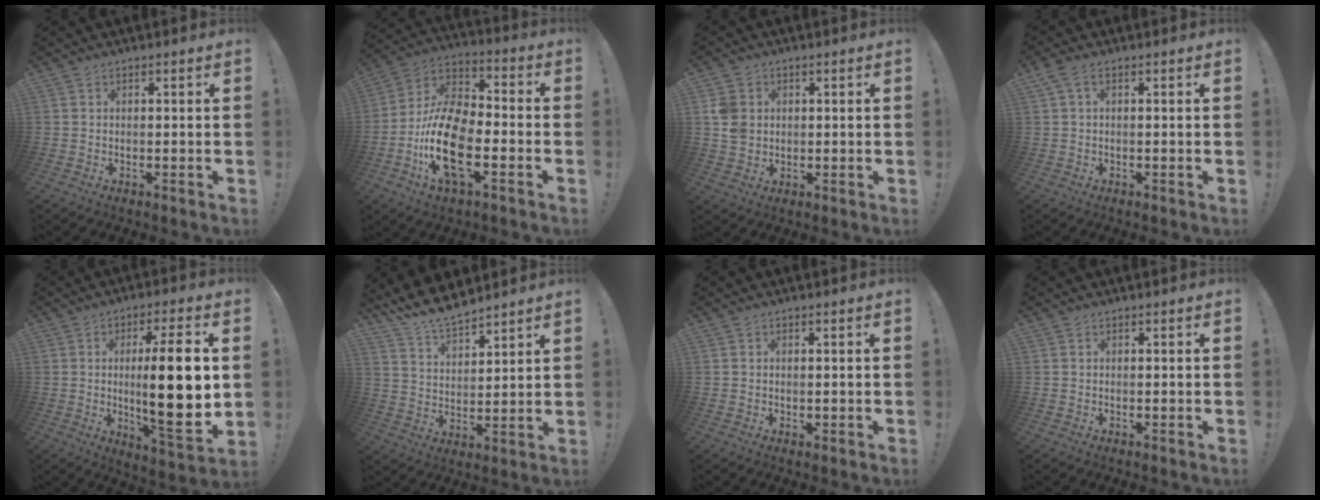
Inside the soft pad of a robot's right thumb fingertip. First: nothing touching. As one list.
[{"total": 20.1, "force": [-6.7, 10.2, 15.9], "torque": [-0.323, 0.032, -0.108]}, {"total": 6.2, "force": [1.2, 5.4, 2.7], "torque": [-0.051, 0.002, 0.023]}, {"total": 1.9, "force": [0.5, 0.8, 1.6], "torque": [-0.038, 0.004, 0.011]}, {"total": 19.6, "force": [0.9, 3.6, 19.2], "torque": [-0.326, -0.015, 0.006]}, {"total": 9.9, "force": [9.1, 2.7, 2.8], "torque": [-0.073, -0.064, 0.175]}, {"total": 0.6, "force": [0.3, 0.4, 0.2], "torque": [-0.003, 0.002, 0.006]}, {"total": 0.0}]